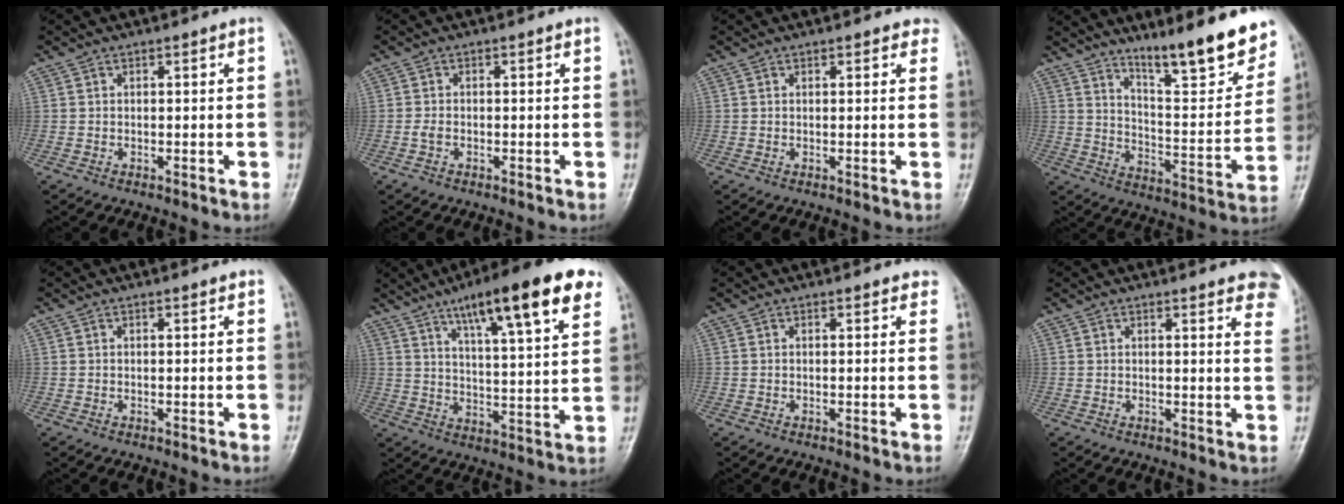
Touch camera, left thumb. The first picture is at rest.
{"total": 1.5, "force": [-0.7, 0.9, 0.9], "torque": [-0.023, 0.002, -0.016]}
{"total": 1.9, "force": [1.4, 1.0, 0.8], "torque": [0.012, -0.001, 0.008]}
{"total": 17.4, "force": [12.9, 3.6, 11.1], "torque": [-0.122, -0.086, 0.206]}
{"total": 0.9, "force": [0.7, 0.2, 0.5], "torque": [-0.005, 0.000, 0.008]}
{"total": 19.7, "force": [11.6, 3.9, 15.5], "torque": [-0.210, -0.031, 0.178]}
{"total": 2.4, "force": [2.1, 0.9, 0.9], "torque": [0.006, -0.002, 0.013]}
{"total": 11.8, "force": [9.2, 2.8, 7.0], "torque": [-0.051, -0.029, 0.085]}